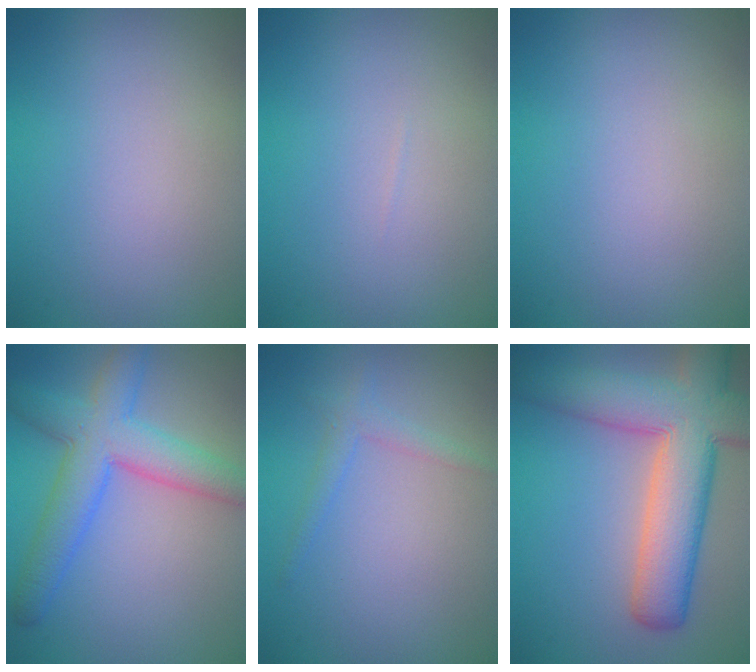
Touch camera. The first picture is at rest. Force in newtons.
{"total": 0.0}
{"total": 0.0}
{"total": 5.3, "press": 5.2, "slide": 0.3}
{"total": 1.5, "press": 1.5, "slide": 0.0}
{"total": 10.4, "press": 10.3, "slide": 0.8}